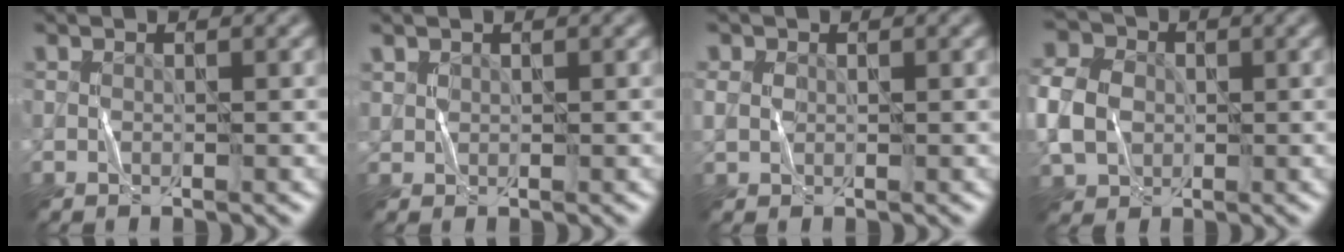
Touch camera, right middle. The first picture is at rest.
{"total": 1.0, "force": [0.8, 0.6, 0.1], "torque": [-0.002, 0.000, 0.019]}
{"total": 1.3, "force": [0.4, 1.0, 0.6], "torque": [-0.014, 0.004, 0.008]}
{"total": 6.2, "force": [-0.2, 5.1, 3.5], "torque": [-0.089, 0.007, -0.012]}